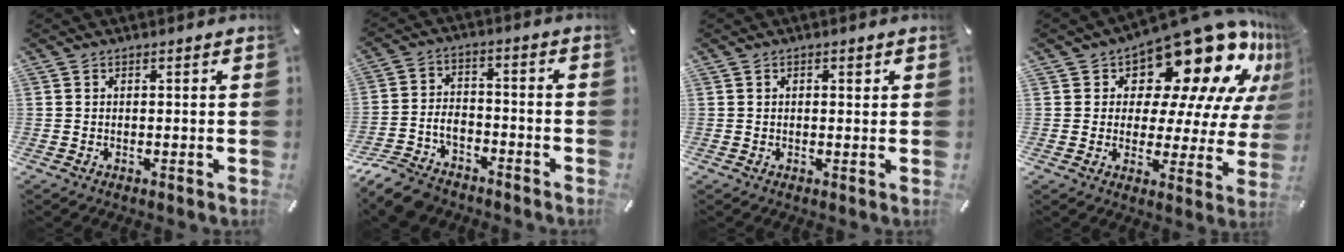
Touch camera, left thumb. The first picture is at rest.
{"total": 9.0, "force": [-6.6, 5.2, 3.2], "torque": [-0.067, 0.033, -0.128]}
{"total": 1.1, "force": [0.4, 0.6, 0.8], "torque": [-0.016, 0.005, 0.005]}
{"total": 21.2, "force": [14.5, 9.5, 12.2], "torque": [-0.160, -0.118, 0.240]}